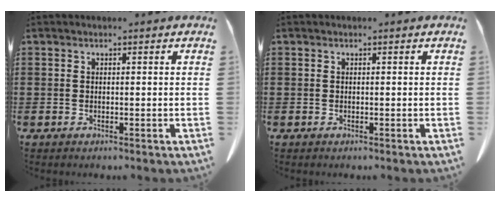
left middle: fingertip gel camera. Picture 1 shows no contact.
{"total": 0.0}